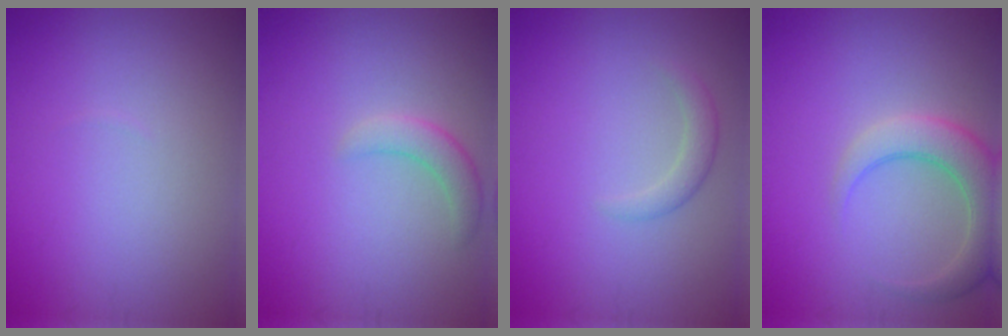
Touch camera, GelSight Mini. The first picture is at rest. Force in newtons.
{"total": 2.2, "press": 2.2, "slide": 0.1}
{"total": 1.6, "press": 1.6, "slide": 0.1}
{"total": 4.9, "press": 4.9, "slide": 0.5}